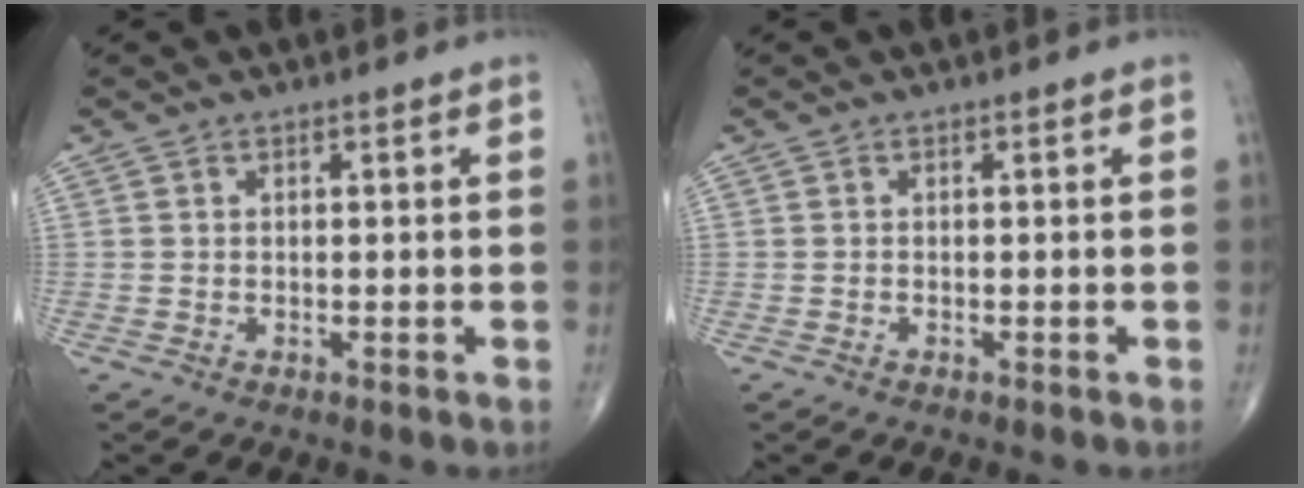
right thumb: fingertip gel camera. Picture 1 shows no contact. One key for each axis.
{"total": 0.0}